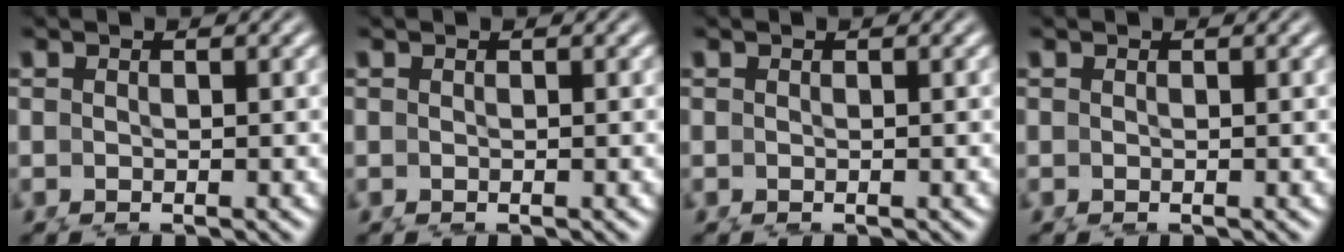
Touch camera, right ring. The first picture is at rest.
{"total": 0.0}
{"total": 0.0}
{"total": 0.0}